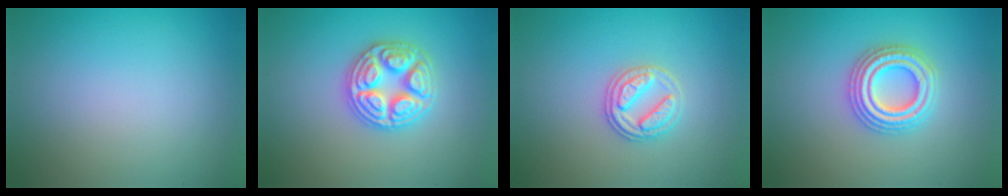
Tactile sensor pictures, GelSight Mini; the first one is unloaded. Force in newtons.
{"total": 4.9, "press": 4.8, "slide": 0.6}
{"total": 2.7, "press": 2.7, "slide": 0.5}
{"total": 4.4, "press": 4.4, "slide": 0.7}